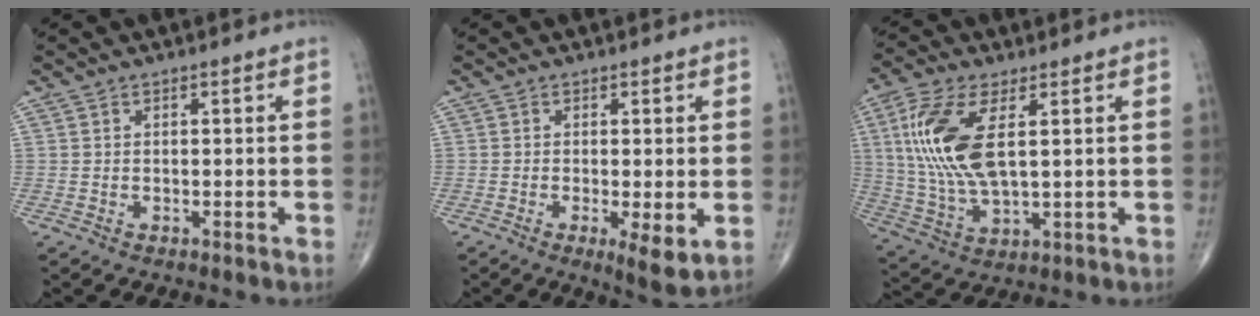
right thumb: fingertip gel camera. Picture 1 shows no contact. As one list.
[{"total": 5.3, "force": [-1.1, 1.3, 5.0], "torque": [-0.084, -0.018, -0.019]}, {"total": 15.2, "force": [3.4, 6.4, 13.4], "torque": [-0.302, -0.008, 0.071]}]